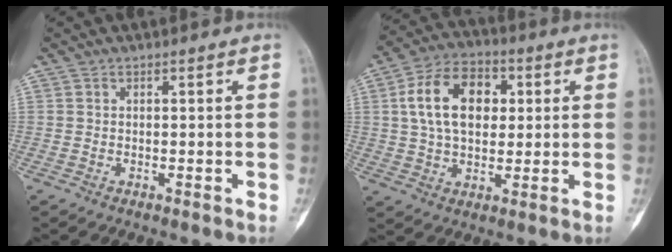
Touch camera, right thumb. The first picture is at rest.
{"total": 13.8, "force": [2.8, 9.0, 10.1], "torque": [-0.153, 0.012, 0.041]}